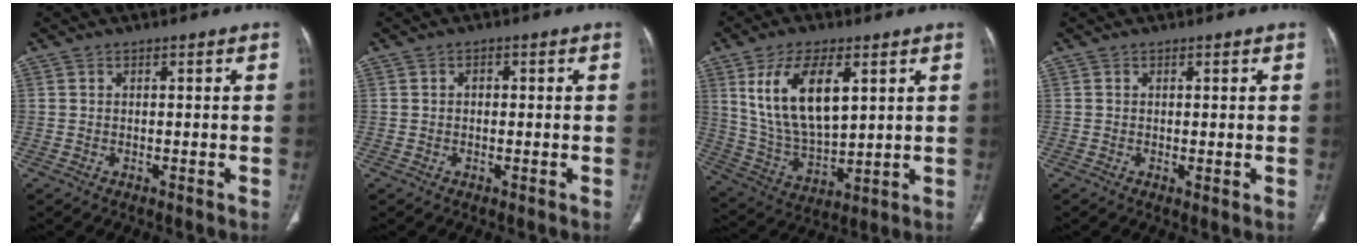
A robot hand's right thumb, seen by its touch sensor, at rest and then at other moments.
{"total": 1.1, "force": [0.2, 0.8, 0.8], "torque": [-0.012, 0.006, 0.001]}
{"total": 16.5, "force": [5.8, 7.9, 13.3], "torque": [-0.242, -0.022, 0.123]}
{"total": 0.9, "force": [0.1, 0.2, 0.9], "torque": [-0.018, -0.006, 0.001]}